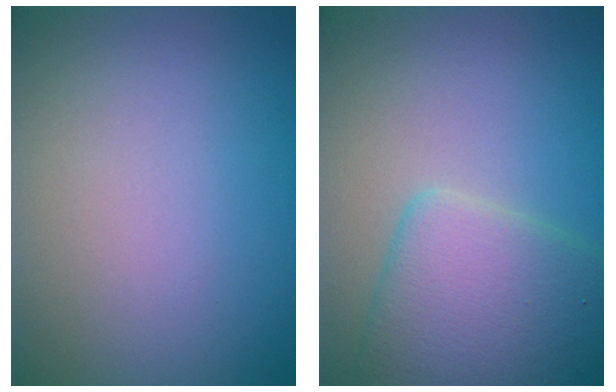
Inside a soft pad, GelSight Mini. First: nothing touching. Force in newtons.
{"total": 5.9, "press": 5.9, "slide": 0.2}